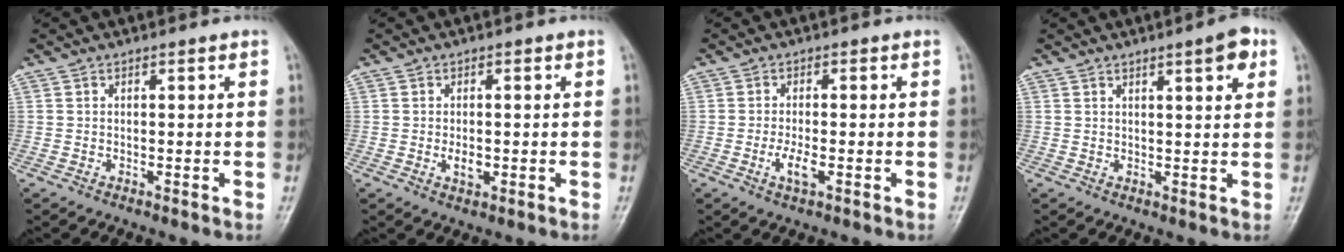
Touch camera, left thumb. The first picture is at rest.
{"total": 2.8, "force": [-0.5, 1.7, 2.1], "torque": [-0.028, -0.002, -0.007]}
{"total": 3.6, "force": [-1.2, 1.5, 3.1], "torque": [-0.060, 0.000, -0.024]}
{"total": 4.9, "force": [2.6, 1.1, 4.0], "torque": [-0.045, -0.009, 0.033]}